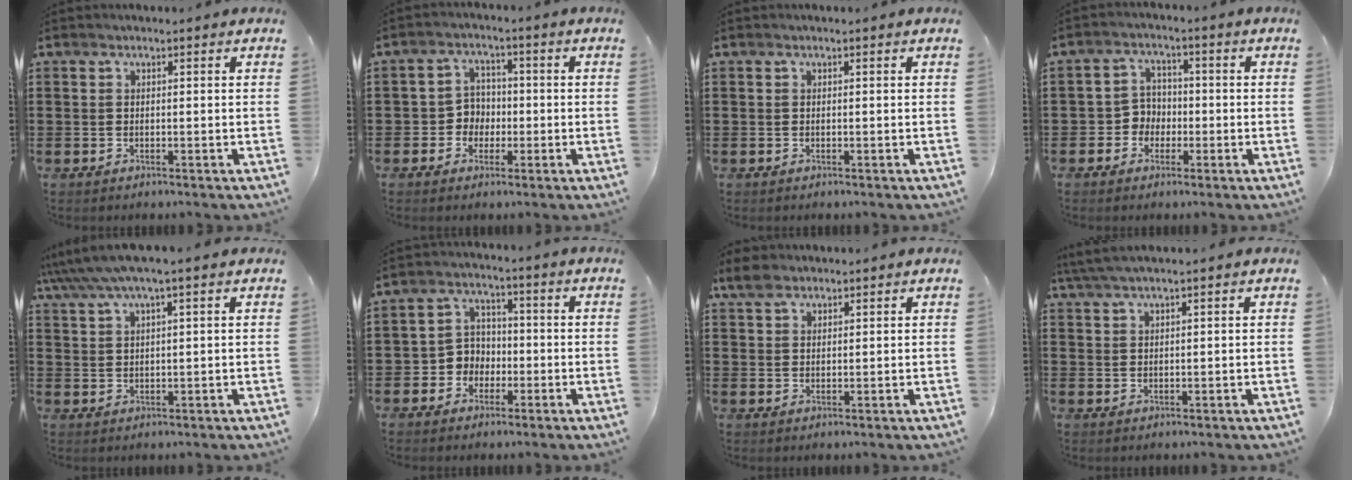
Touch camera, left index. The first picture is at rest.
{"total": 4.0, "force": [-1.1, 3.7, 1.2], "torque": [-0.038, 0.009, -0.025]}
{"total": 0.0}
{"total": 3.9, "force": [-1.5, 3.4, 1.3], "torque": [-0.036, 0.008, -0.034]}
{"total": 4.3, "force": [2.9, 0.0, 3.2], "torque": [-0.070, -0.003, 0.050]}
{"total": 4.5, "force": [-1.8, 4.0, 1.0], "torque": [-0.041, 0.009, -0.042]}
{"total": 3.7, "force": [2.7, 1.8, 1.7], "torque": [-0.042, 0.008, 0.050]}
{"total": 2.7, "force": [2.1, 0.0, 1.6], "torque": [-0.035, 0.004, 0.041]}